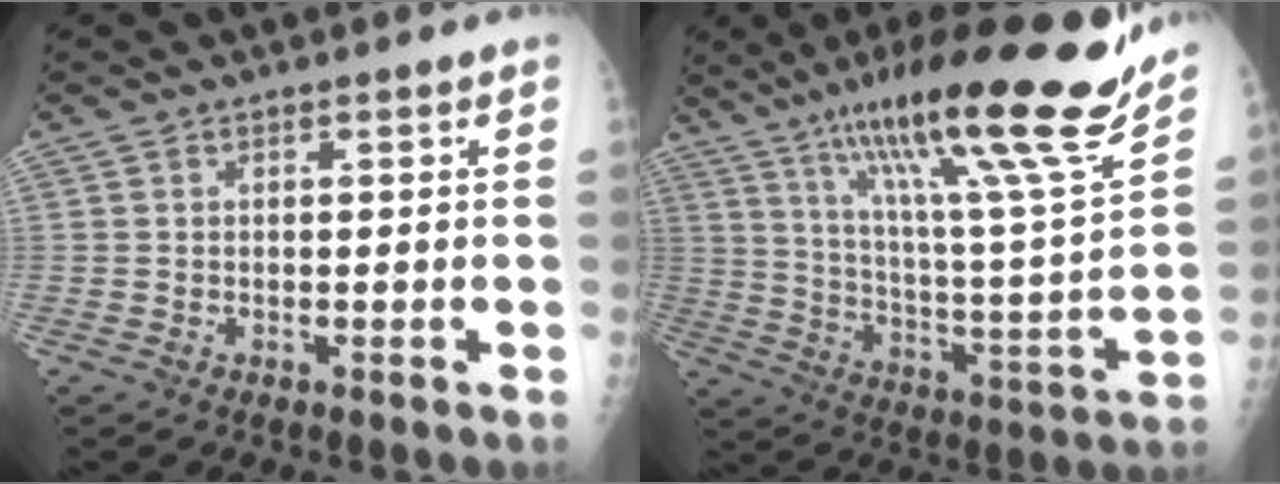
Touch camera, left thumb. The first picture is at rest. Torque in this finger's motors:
{"motor_torque": [1.27, -0.13, 1.39, -1.37, 0.15]}